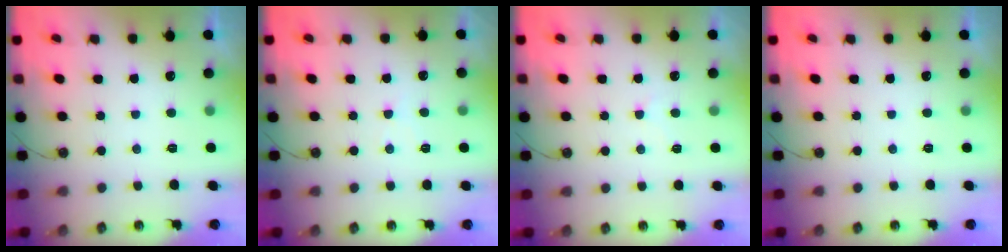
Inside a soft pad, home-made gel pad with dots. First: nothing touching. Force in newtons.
{"total": 5.1, "press": 5.0, "slide": 0.8}
{"total": 6.7, "press": 6.7, "slide": 0.8}
{"total": 0.0}